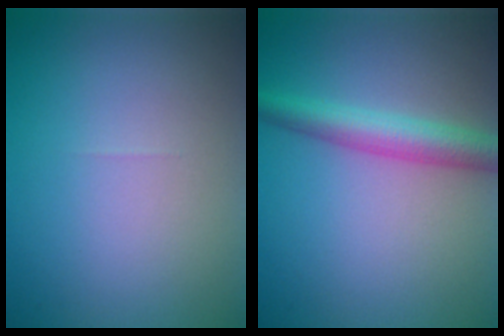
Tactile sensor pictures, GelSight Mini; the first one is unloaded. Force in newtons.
{"total": 3.9, "press": 3.9, "slide": 0.0}